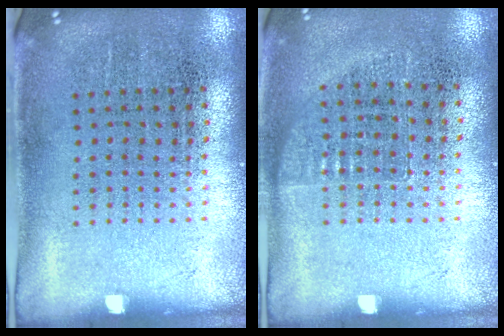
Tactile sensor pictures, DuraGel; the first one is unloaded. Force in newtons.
{"total": 0.7, "press": 0.6, "slide": 0.1}